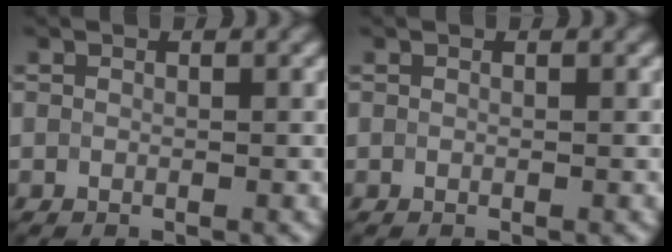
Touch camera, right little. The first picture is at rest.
{"total": 0.0}